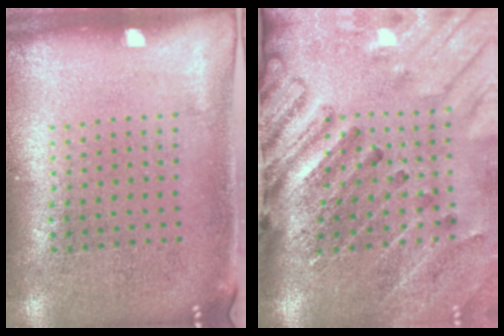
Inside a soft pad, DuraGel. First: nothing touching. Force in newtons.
{"total": 3.3, "press": 2.7, "slide": 1.8}